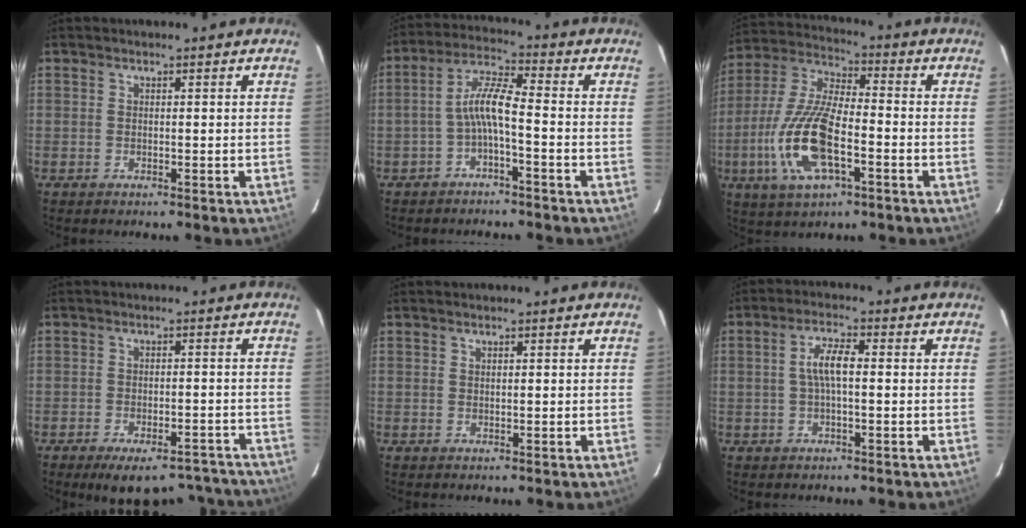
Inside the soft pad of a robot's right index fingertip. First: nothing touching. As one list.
[{"total": 6.0, "force": [-2.3, 0.8, 5.5], "torque": [-0.127, 0.018, -0.044]}, {"total": 16.7, "force": [-5.3, 6.2, 14.6], "torque": [-0.316, -0.009, -0.103]}, {"total": 15.1, "force": [-12.6, 5.8, 5.9], "torque": [-0.105, 0.012, -0.149]}, {"total": 0.6, "force": [0.4, 0.3, 0.4], "torque": [-0.007, 0.003, 0.007]}, {"total": 5.0, "force": [0.2, 1.4, 4.8], "torque": [-0.093, 0.009, 0.004]}]